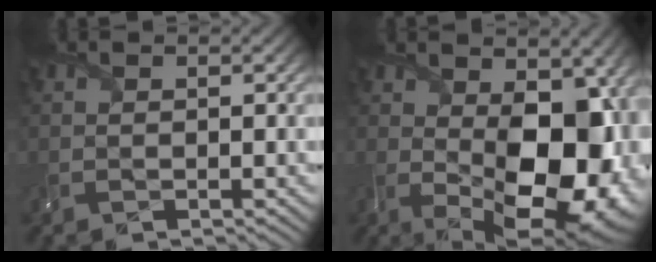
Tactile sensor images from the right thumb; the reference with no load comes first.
{"total": 16.4, "force": [-0.1, 9.1, 13.6], "torque": [-0.194, -0.031, 0.023]}